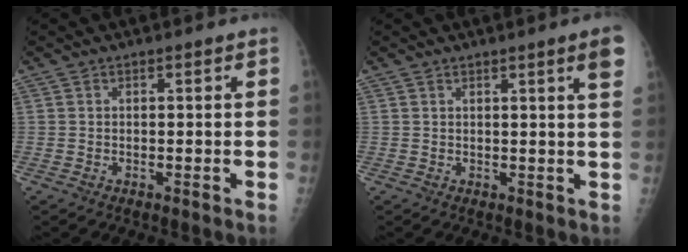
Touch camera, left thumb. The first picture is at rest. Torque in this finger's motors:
{"motor_torque": [0.77, 0.54, 0.19, -0.17, 0.02]}